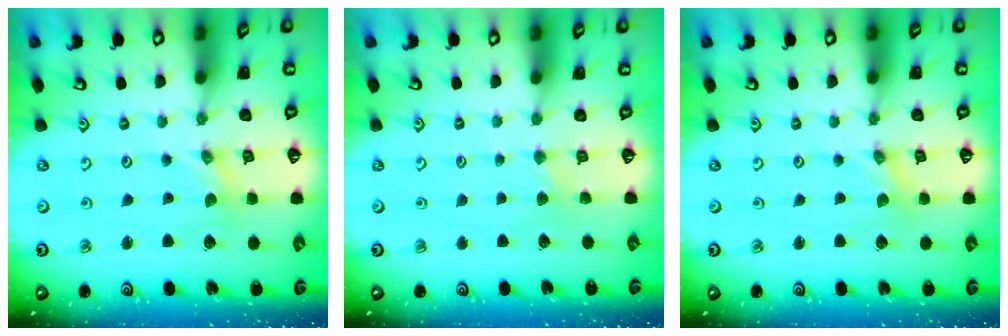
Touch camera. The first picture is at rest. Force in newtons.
{"total": 2.0, "press": 2.0, "slide": 0.3}
{"total": 0.6, "press": 0.6, "slide": 0.2}